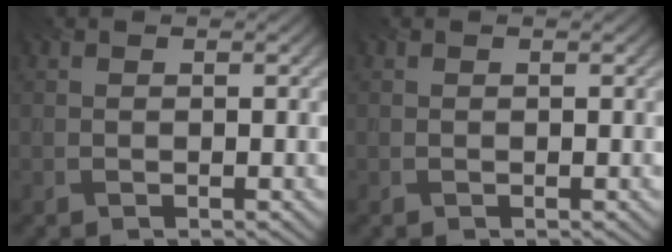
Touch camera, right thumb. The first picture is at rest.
{"total": 0.0}